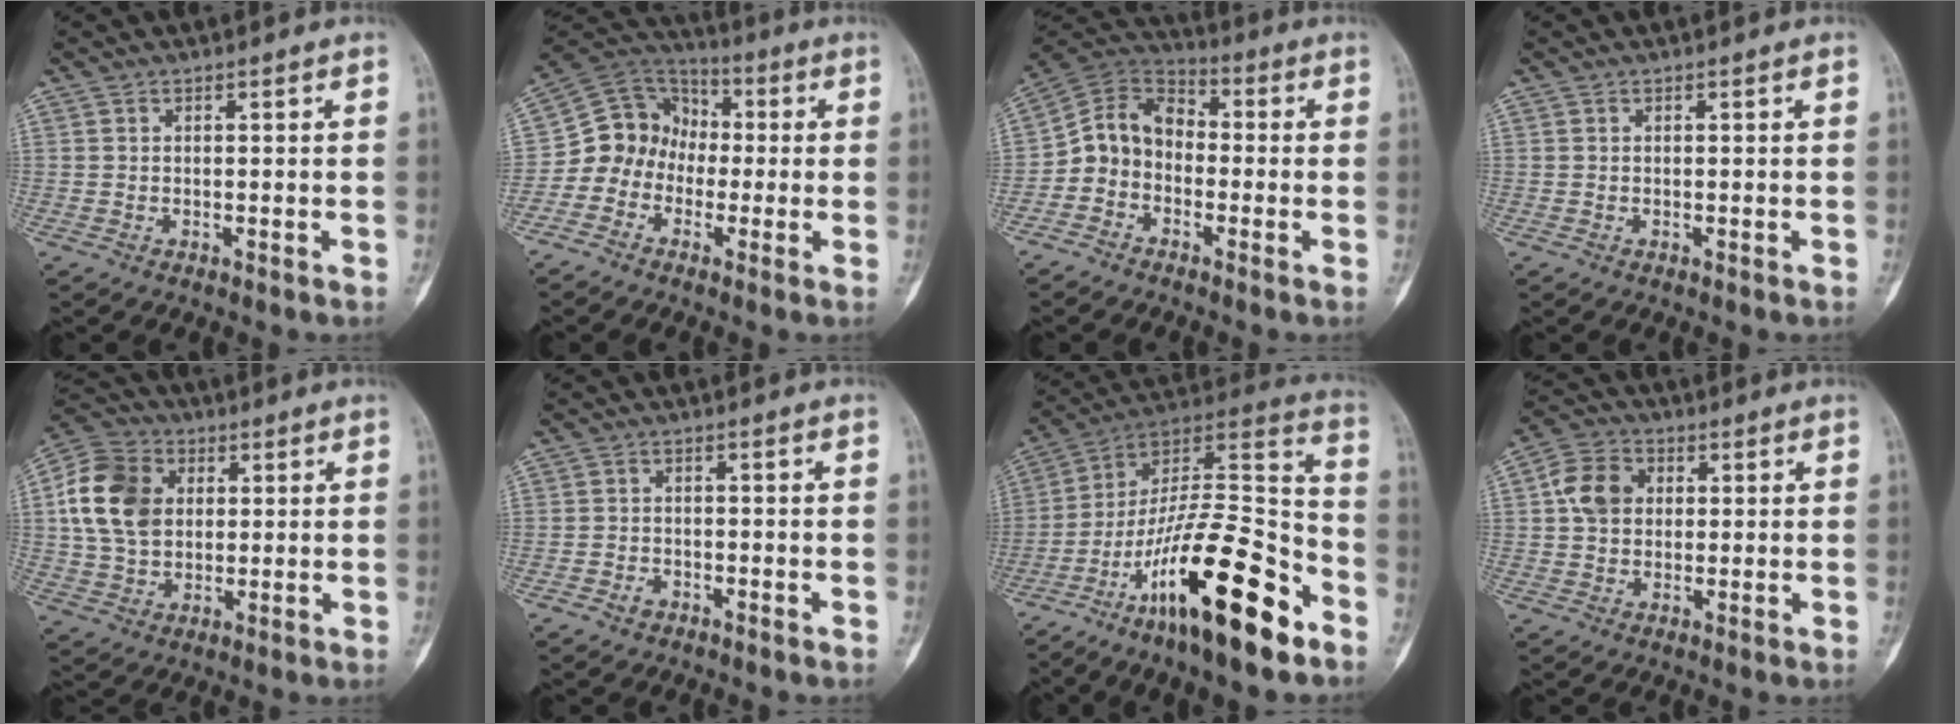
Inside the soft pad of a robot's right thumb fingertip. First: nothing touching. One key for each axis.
{"total": 10.9, "fx": -2.3, "fy": 9.9, "fz": 4.1, "tx": -0.039, "ty": 0.064, "tz": -0.058}
{"total": 9.8, "fx": -2.2, "fy": 7.9, "fz": 5.4, "tx": -0.084, "ty": 0.055, "tz": -0.061}
{"total": 0.0}
{"total": 14.5, "fx": 2.6, "fy": 11.1, "fz": 9.1, "tx": -0.154, "ty": 0.009, "tz": 0.043}
{"total": 2.3, "fx": -1.4, "fy": 1.6, "fz": 0.8, "tx": -0.011, "ty": 0.015, "tz": -0.023}
{"total": 26.7, "fx": -14.3, "fy": 7.2, "fz": 21.4, "tx": -0.360, "ty": 0.081, "tz": -0.240}
{"total": 7.8, "fx": 1.2, "fy": 6.2, "fz": 4.6, "tx": -0.067, "ty": 0.011, "tz": 0.015}